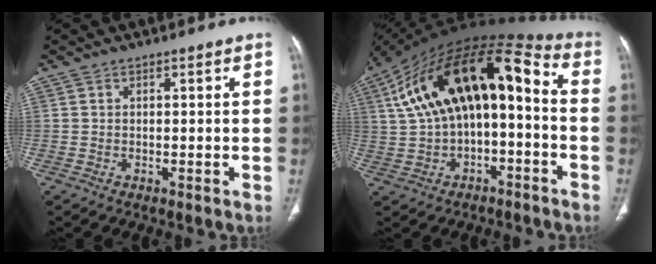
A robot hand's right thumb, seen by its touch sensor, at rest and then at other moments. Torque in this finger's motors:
{"motor_torque": [-0.48, 2.20, 0.91, 0.40, 0.46]}